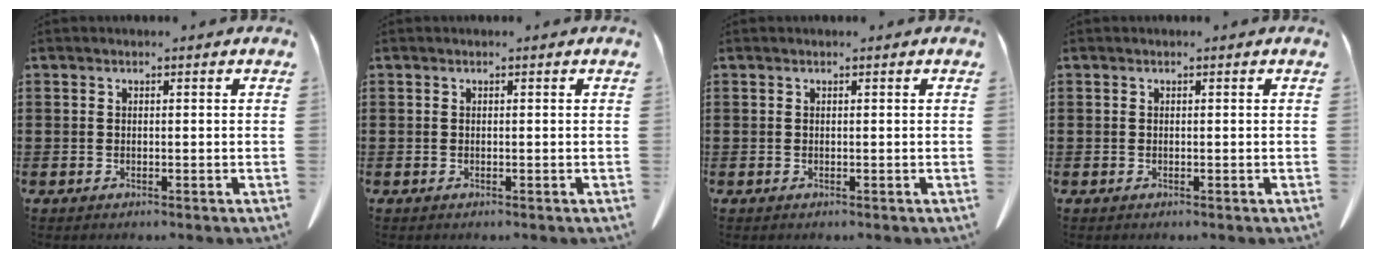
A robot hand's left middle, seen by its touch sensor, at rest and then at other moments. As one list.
[{"total": 0.0}, {"total": 0.0}, {"total": 0.0}]